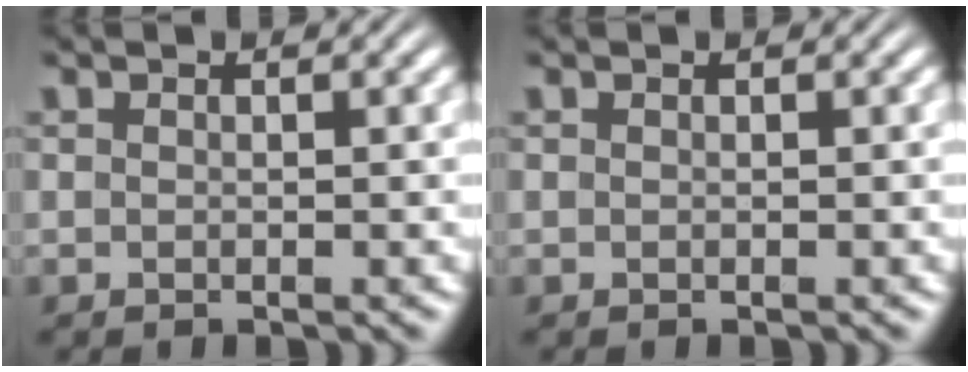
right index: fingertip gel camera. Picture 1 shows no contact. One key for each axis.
{"total": 0.0}